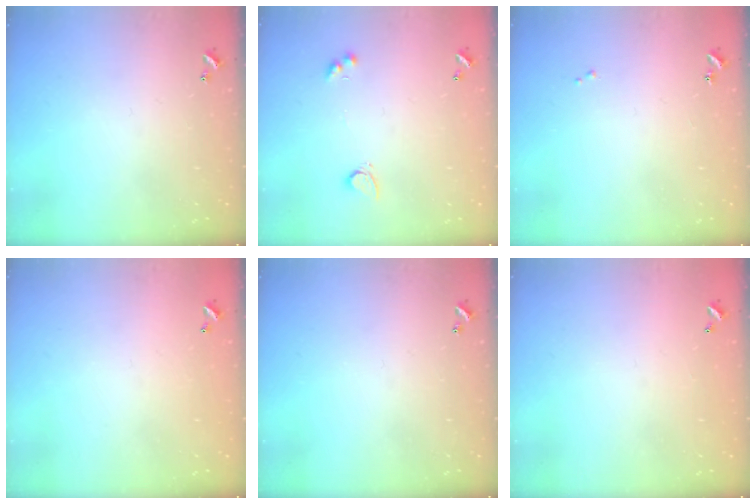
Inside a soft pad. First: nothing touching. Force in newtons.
{"total": 2.6, "press": 2.6, "slide": 0.5}
{"total": 0.0}
{"total": 2.8, "press": 2.8, "slide": 0.1}
{"total": 0.0}
{"total": 2.8, "press": 2.8, "slide": 0.1}